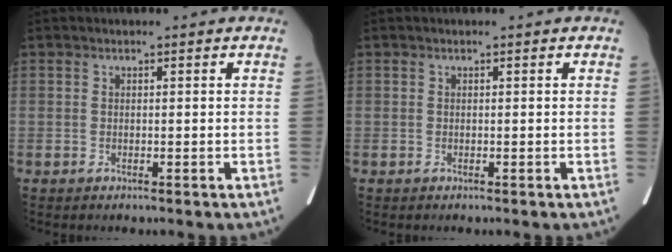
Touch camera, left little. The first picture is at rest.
{"total": 0.0}